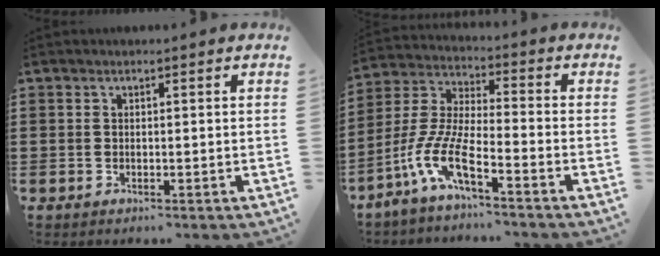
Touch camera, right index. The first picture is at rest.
{"total": 8.5, "force": [-5.6, 1.3, 6.3], "torque": [-0.171, -0.027, -0.119]}